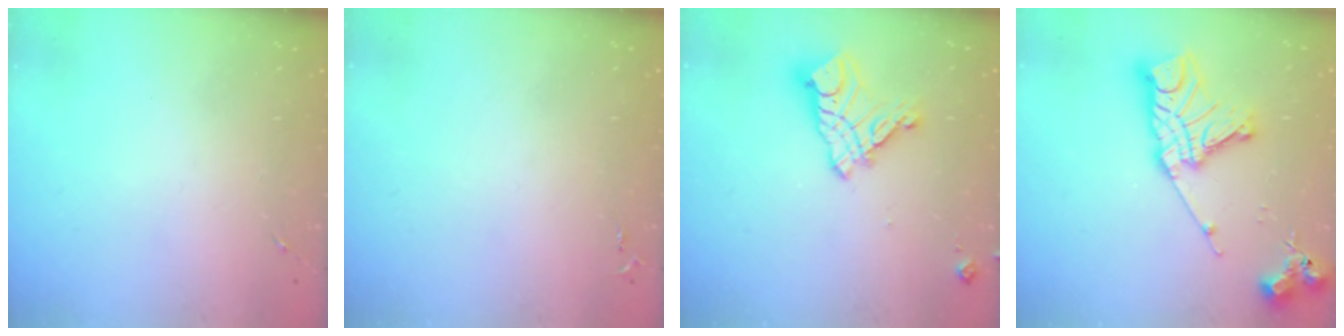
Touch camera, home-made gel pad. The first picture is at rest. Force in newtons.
{"total": 2.6, "press": 2.6, "slide": 0.3}
{"total": 13.1, "press": 13.0, "slide": 1.3}
{"total": 19.3, "press": 19.2, "slide": 1.8}